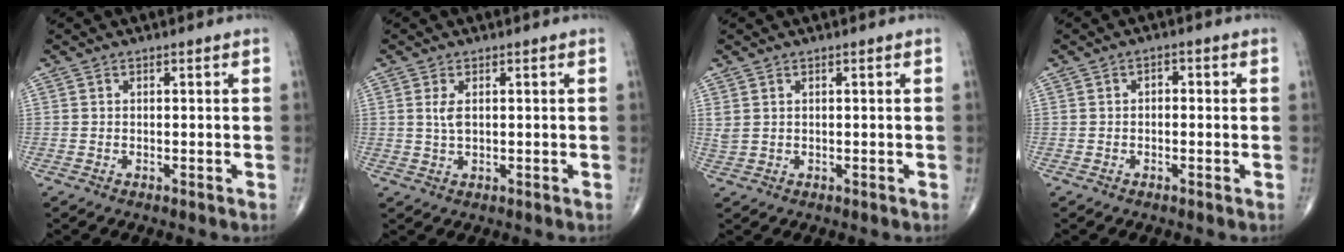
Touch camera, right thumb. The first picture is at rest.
{"total": 2.4, "force": [0.6, 1.0, 2.1], "torque": [-0.044, -0.002, 0.014]}
{"total": 1.5, "force": [0.6, 0.9, 1.0], "torque": [-0.028, 0.005, 0.020]}
{"total": 1.5, "force": [-0.1, 1.0, 1.1], "torque": [-0.006, 0.006, -0.008]}